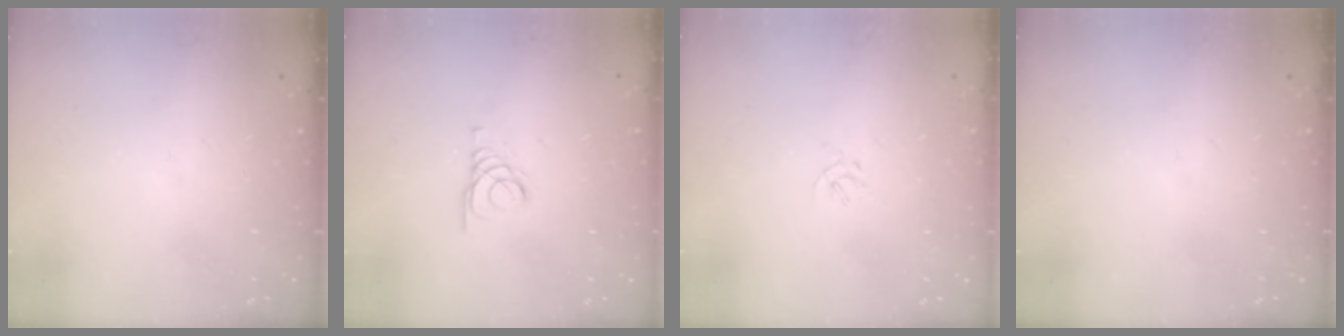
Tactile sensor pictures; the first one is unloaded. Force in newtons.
{"total": 1.4, "press": 1.3, "slide": 0.2}
{"total": 1.1, "press": 1.0, "slide": 0.4}
{"total": 0.0}